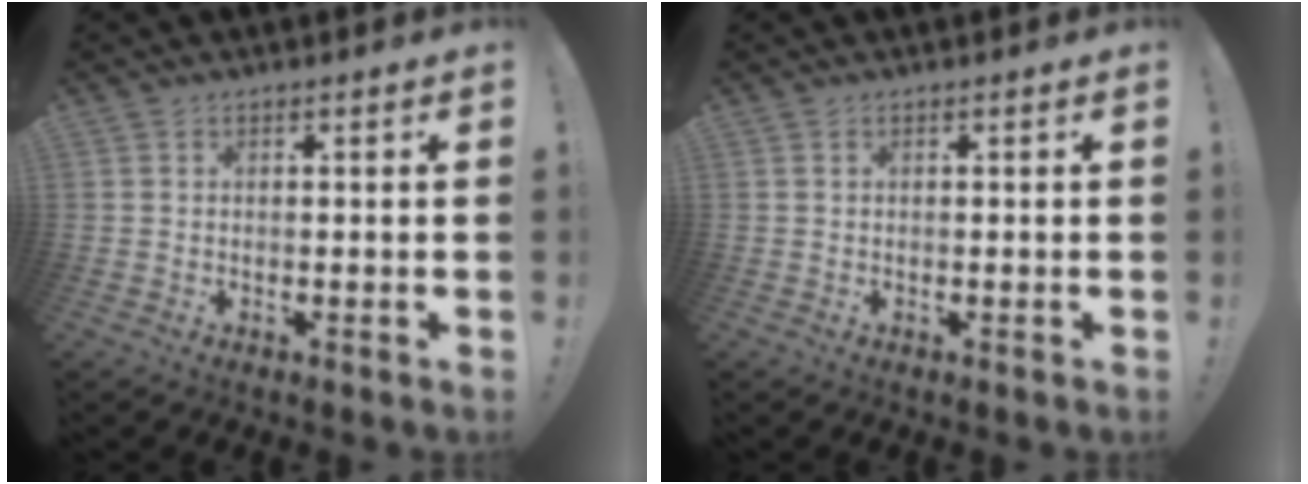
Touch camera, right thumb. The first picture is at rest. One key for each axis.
{"total": 0.0}